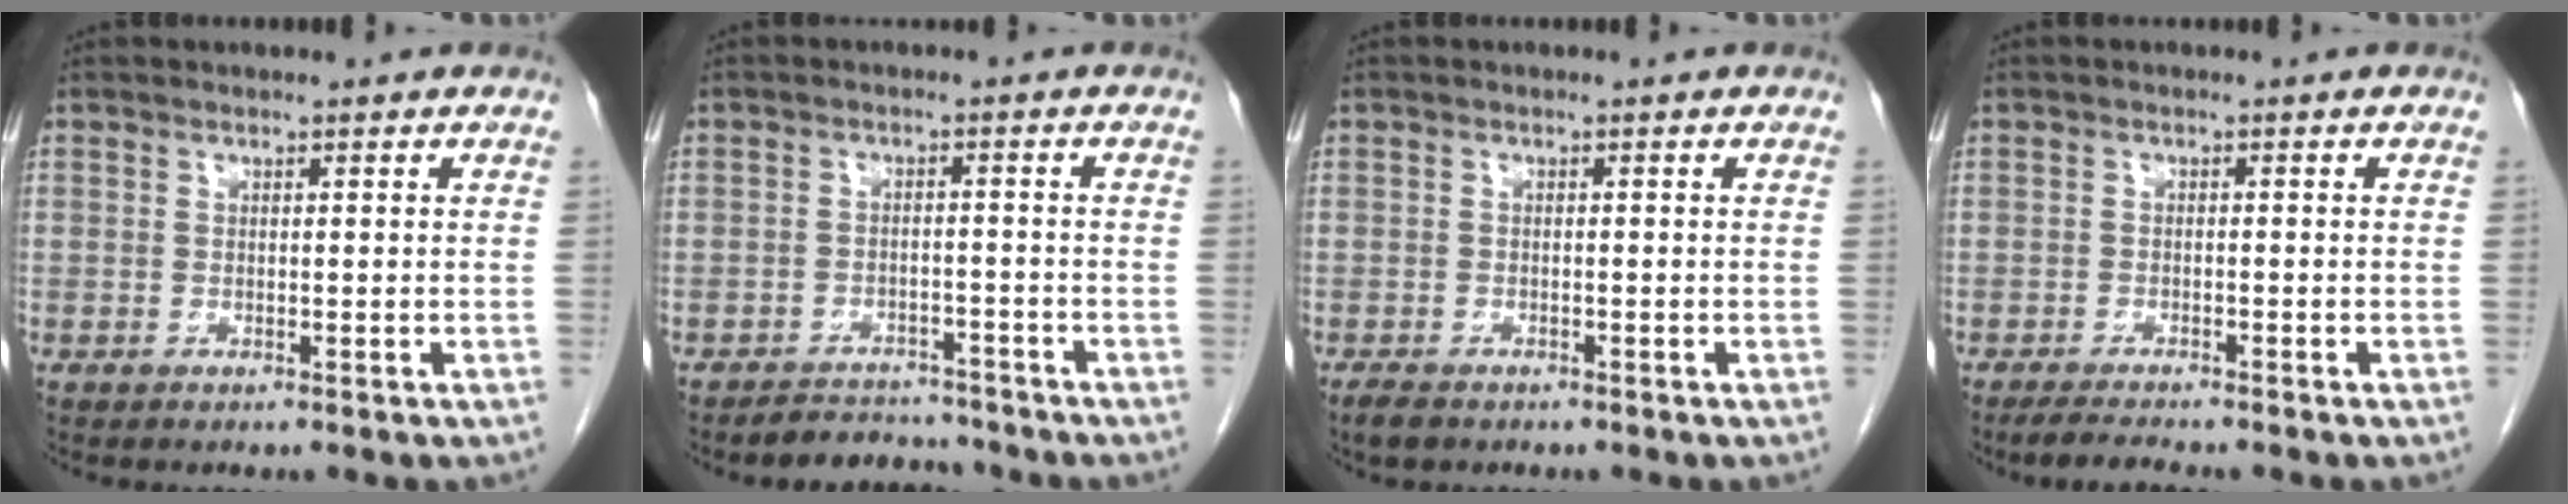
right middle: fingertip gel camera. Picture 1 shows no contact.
{"total": 5.1, "force": [-4.8, 1.7, -0.1], "torque": [0.011, 0.006, -0.073]}
{"total": 2.1, "force": [-1.6, 0.9, 1.0], "torque": [-0.024, -0.003, -0.024]}
{"total": 3.1, "force": [-2.8, 0.0, 1.3], "torque": [-0.028, -0.012, -0.049]}